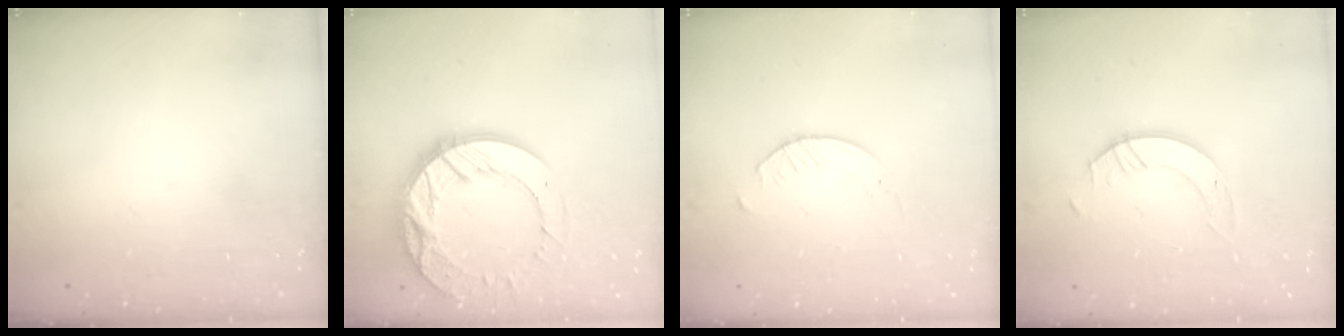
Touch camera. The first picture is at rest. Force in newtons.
{"total": 17.7, "press": 17.6, "slide": 1.5}
{"total": 2.8, "press": 2.7, "slide": 0.3}
{"total": 4.8, "press": 4.7, "slide": 0.4}